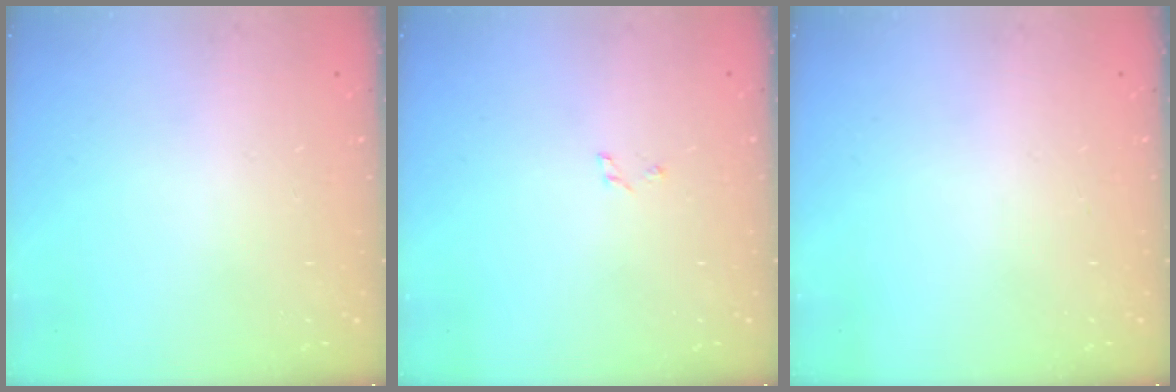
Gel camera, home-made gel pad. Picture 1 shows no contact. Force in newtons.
{"total": 1.5, "press": 1.5, "slide": 0.2}
{"total": 0.0}